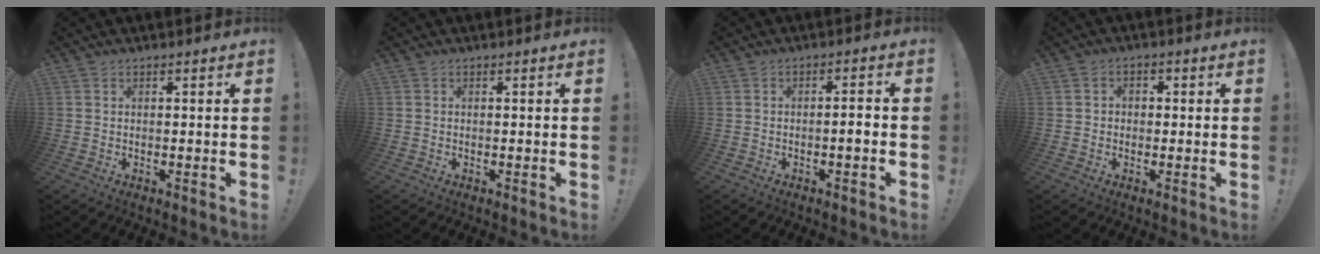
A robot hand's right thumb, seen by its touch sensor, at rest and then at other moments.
{"total": 0.0}
{"total": 3.1, "force": [-1.2, -0.2, 2.8], "torque": [-0.048, 0.000, -0.021]}
{"total": 2.4, "force": [-0.9, 2.0, 0.9], "torque": [-0.008, 0.005, -0.018]}